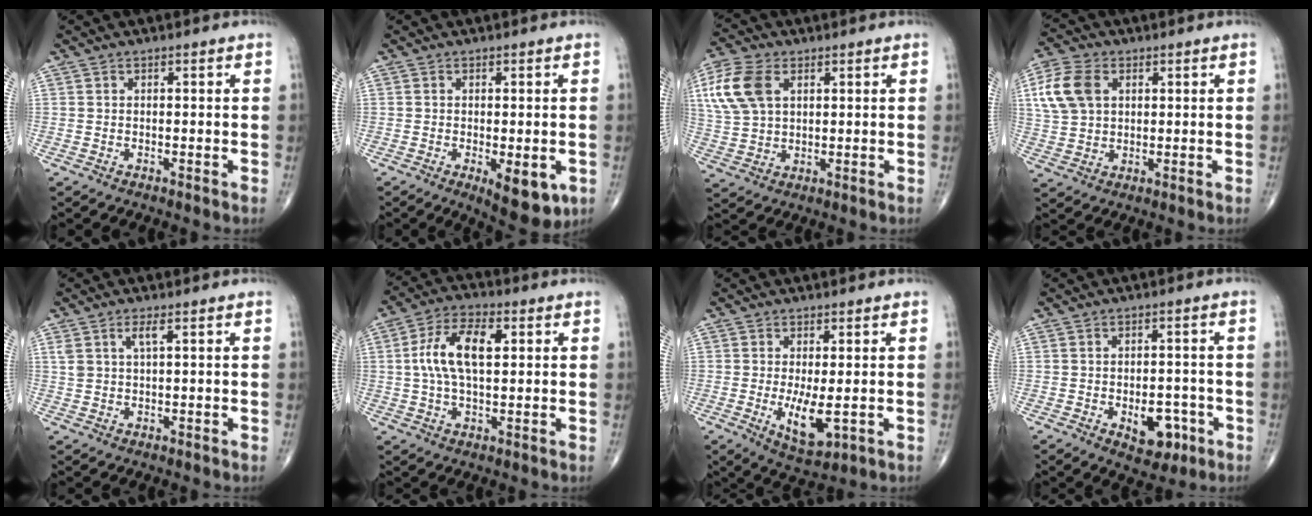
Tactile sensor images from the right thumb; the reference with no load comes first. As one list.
[{"total": 8.2, "force": [-2.6, 3.3, 7.0], "torque": [-0.083, -0.015, -0.030]}, {"total": 11.3, "force": [3.9, 7.0, 7.9], "torque": [-0.173, 0.002, 0.079]}, {"total": 9.7, "force": [2.9, 6.7, 6.5], "torque": [-0.131, 0.004, 0.055]}, {"total": 2.8, "force": [1.4, 0.7, 2.4], "torque": [-0.053, 0.000, 0.030]}, {"total": 11.2, "force": [1.9, 5.5, 9.6], "torque": [-0.187, 0.016, 0.032]}, {"total": 6.9, "force": [-0.9, 2.6, 6.3], "torque": [-0.109, -0.021, -0.004]}, {"total": 7.3, "force": [-2.6, 4.4, 5.2], "torque": [-0.045, 0.015, -0.026]}]